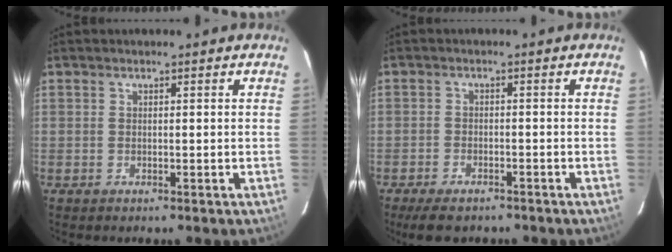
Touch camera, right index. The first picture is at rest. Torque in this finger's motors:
{"motor_torque": [0.45, -0.37, 0.23, 0.04]}